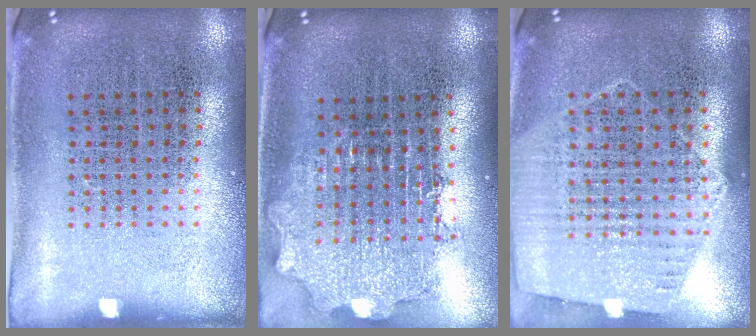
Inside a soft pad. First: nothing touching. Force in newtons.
{"total": 1.9, "press": 1.5, "slide": 1.2}
{"total": 1.2, "press": 1.1, "slide": 0.3}